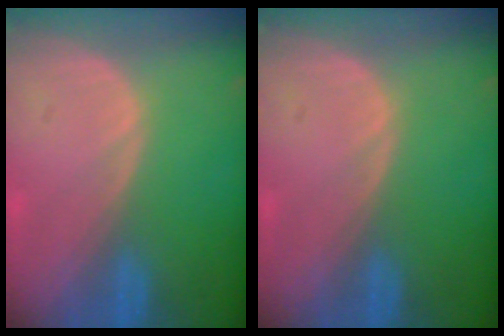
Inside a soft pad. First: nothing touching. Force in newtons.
{"total": 0.0}